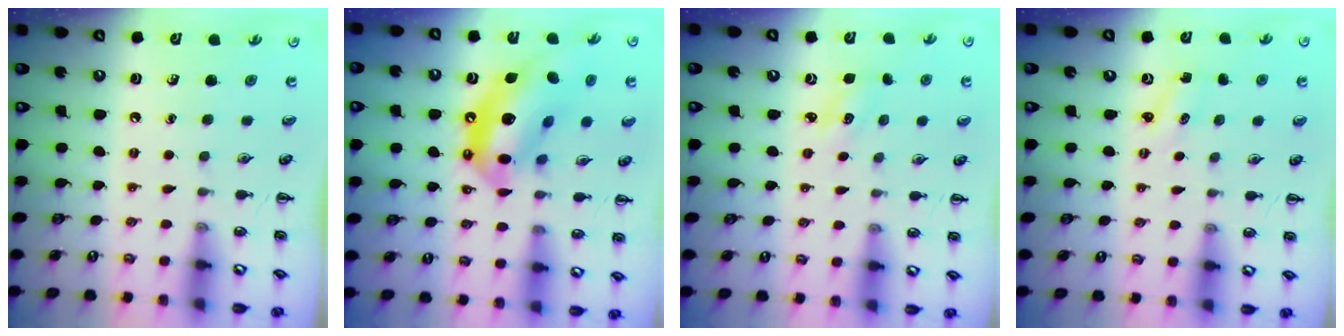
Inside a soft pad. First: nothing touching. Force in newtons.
{"total": 16.3, "press": 15.7, "slide": 4.3}
{"total": 1.6, "press": 1.5, "slide": 0.5}
{"total": 1.3, "press": 1.2, "slide": 0.3}